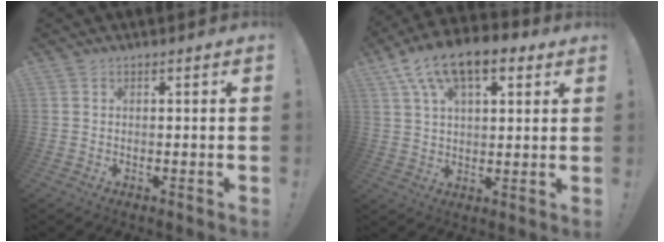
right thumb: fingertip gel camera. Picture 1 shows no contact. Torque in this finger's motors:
{"motor_torque": [1.22, 1.79, 0.33, 0.22, 0.16]}